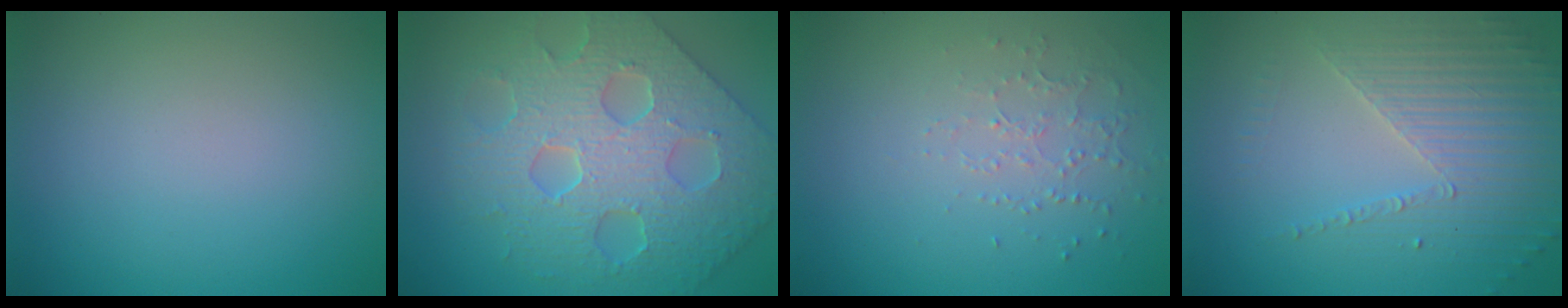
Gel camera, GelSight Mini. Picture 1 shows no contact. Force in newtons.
{"total": 7.2, "press": 6.3, "slide": 3.5}
{"total": 1.0, "press": 0.7, "slide": 0.8}
{"total": 3.6, "press": 3.3, "slide": 1.5}